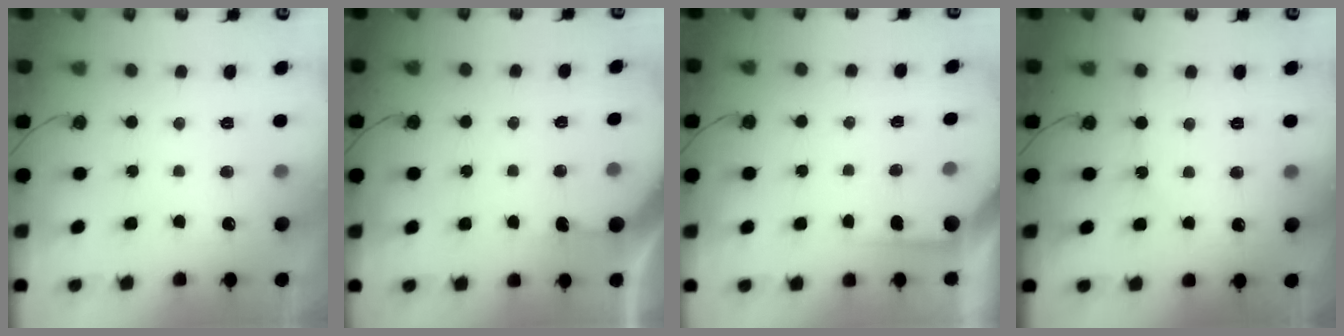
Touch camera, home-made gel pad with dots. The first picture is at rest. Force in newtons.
{"total": 2.7, "press": 2.7, "slide": 0.2}
{"total": 2.9, "press": 2.8, "slide": 0.4}
{"total": 2.5, "press": 2.5, "slide": 0.4}